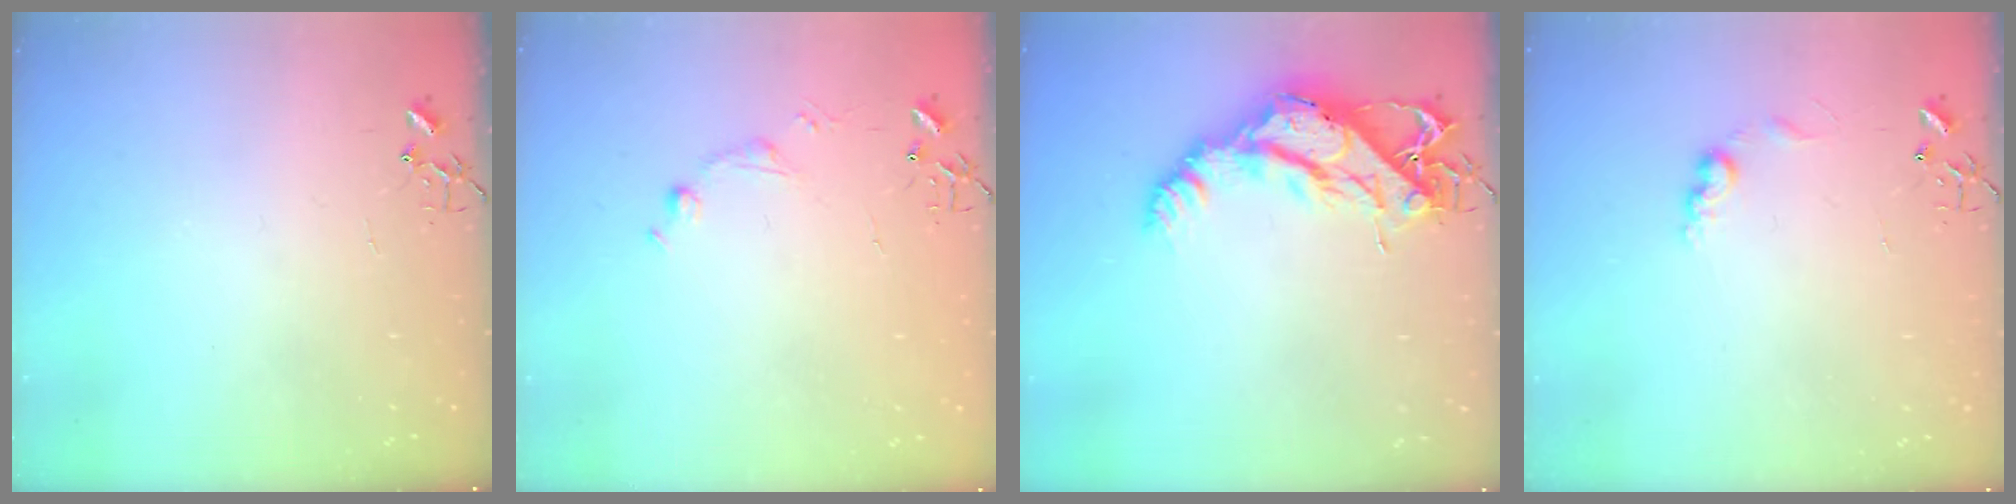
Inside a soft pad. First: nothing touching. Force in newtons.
{"total": 6.6, "press": 6.6, "slide": 0.6}
{"total": 14.0, "press": 13.9, "slide": 1.4}
{"total": 7.1, "press": 7.0, "slide": 0.4}